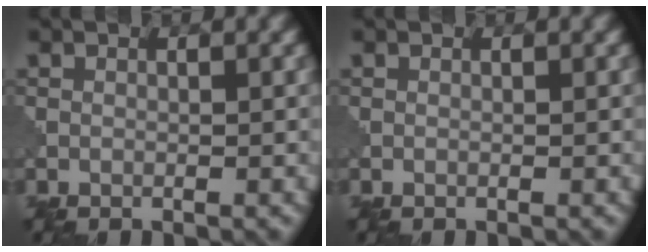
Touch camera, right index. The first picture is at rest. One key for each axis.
{"total": 0.0}